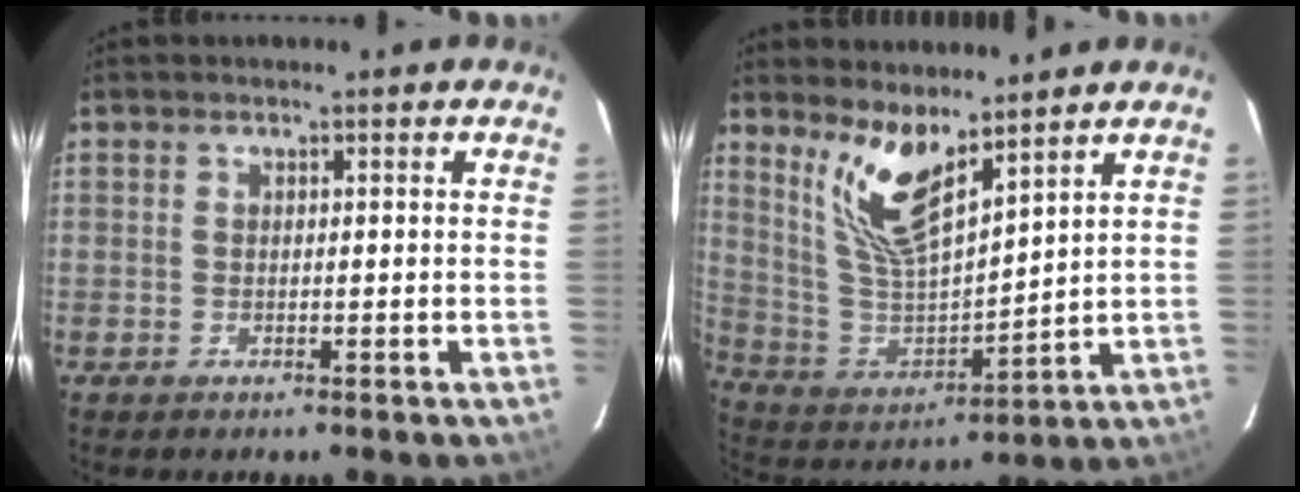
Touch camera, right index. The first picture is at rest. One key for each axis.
{"total": 11.7, "fx": 8.1, "fy": 3.3, "fz": 7.8, "tx": -0.156, "ty": -0.010, "tz": 0.174}